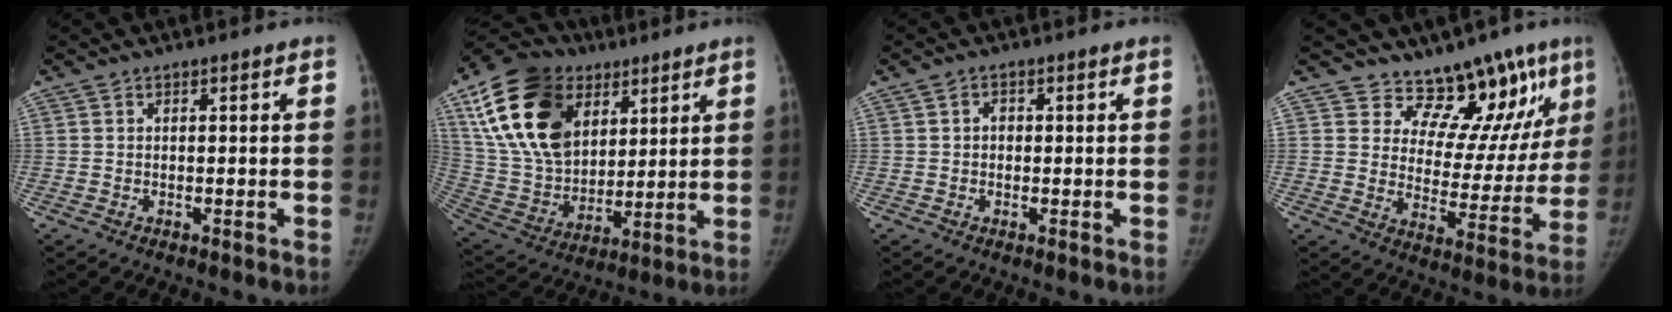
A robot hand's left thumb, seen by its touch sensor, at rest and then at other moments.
{"total": 24.7, "force": [10.3, 16.7, 15.0], "torque": [-0.274, -0.012, 0.189]}
{"total": 1.6, "force": [0.1, 1.4, 0.8], "torque": [-0.004, 0.004, -0.001]}
{"total": 14.6, "force": [11.3, 6.9, 6.0], "torque": [-0.021, -0.091, 0.156]}